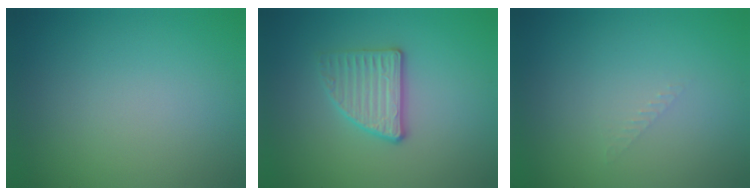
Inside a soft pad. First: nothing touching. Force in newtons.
{"total": 2.8, "press": 2.7, "slide": 0.7}
{"total": 0.8, "press": 0.7, "slide": 0.2}